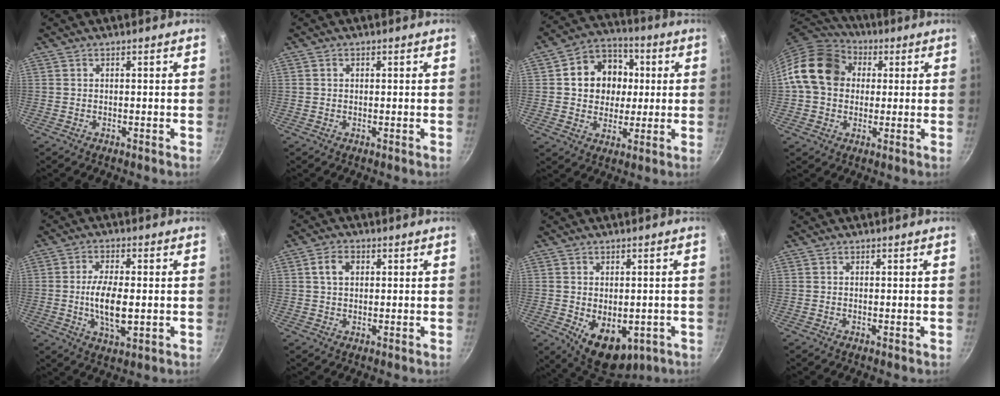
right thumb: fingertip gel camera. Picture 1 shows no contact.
{"total": 0.9, "force": [0.3, 0.8, 0.4], "torque": [-0.004, 0.004, 0.003]}
{"total": 13.7, "force": [2.0, 11.6, 7.0], "torque": [-0.075, 0.014, 0.028]}
{"total": 15.4, "force": [2.5, 12.5, 8.5], "torque": [-0.124, 0.025, 0.027]}
{"total": 9.2, "force": [-0.8, 3.9, 8.3], "torque": [-0.154, 0.000, -0.014]}
{"total": 5.9, "force": [1.5, 4.2, 3.8], "torque": [-0.051, 0.007, 0.023]}
{"total": 11.2, "force": [-2.7, 7.4, 8.0], "torque": [-0.087, -0.009, -0.016]}
{"total": 0.0}